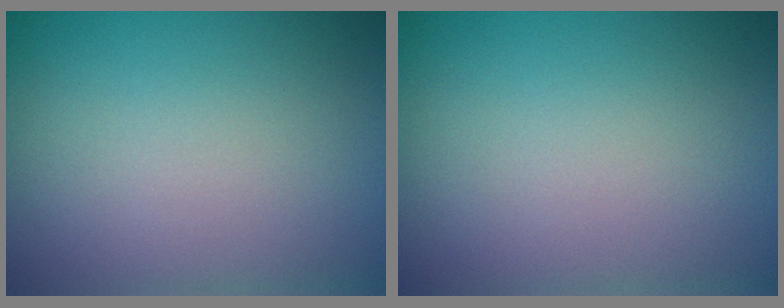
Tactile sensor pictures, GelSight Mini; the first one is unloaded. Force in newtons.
{"total": 0.0}